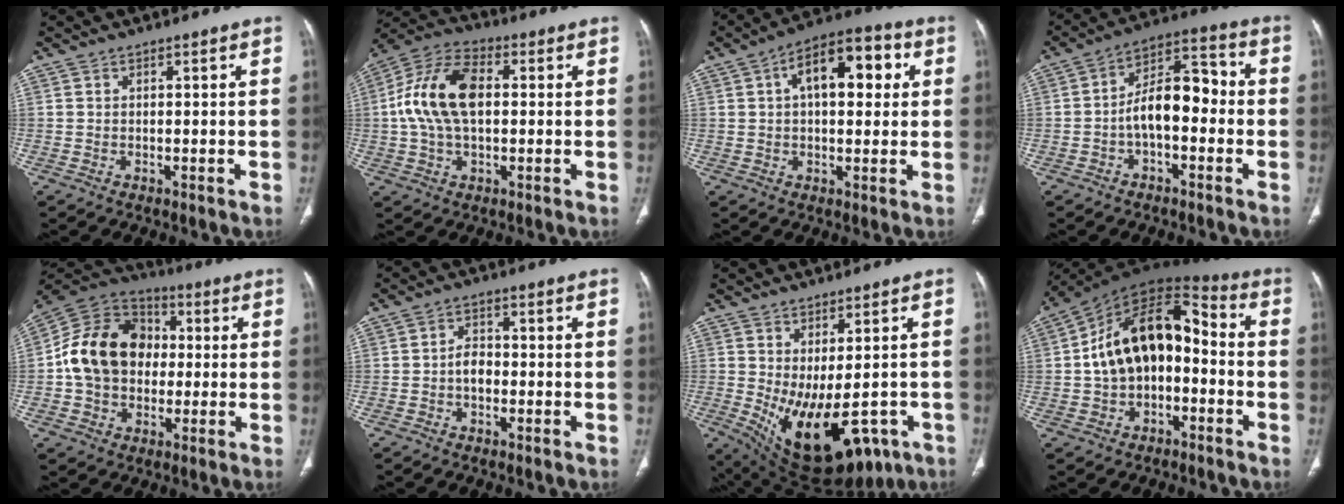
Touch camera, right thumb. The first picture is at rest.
{"total": 14.7, "force": [1.2, 8.5, 11.9], "torque": [-0.232, 0.028, 0.016]}
{"total": 13.4, "force": [3.5, 6.9, 11.0], "torque": [-0.140, 0.026, 0.047]}
{"total": 11.1, "force": [-1.9, 5.9, 9.2], "torque": [-0.132, 0.047, -0.041]}
{"total": 17.1, "force": [0.2, 13.4, 10.6], "torque": [-0.162, 0.029, -0.005]}
{"total": 3.6, "force": [-0.9, 2.4, 2.5], "torque": [-0.032, 0.013, -0.022]}
{"total": 19.6, "force": [-7.0, 9.7, 15.5], "torque": [-0.216, -0.014, -0.077]}
{"total": 16.9, "force": [-1.4, 10.6, 13.1], "torque": [-0.190, 0.062, -0.032]}